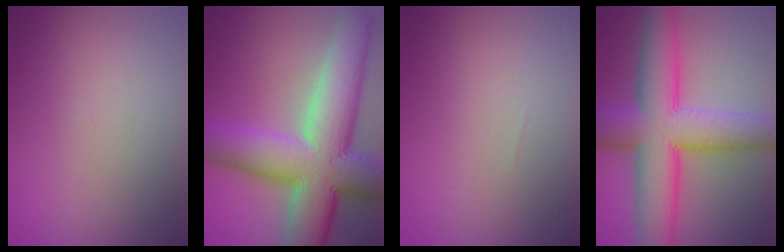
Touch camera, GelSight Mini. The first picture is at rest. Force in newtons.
{"total": 13.6, "press": 13.5, "slide": 0.7}
{"total": 0.0}
{"total": 11.0, "press": 11.0, "slide": 0.3}